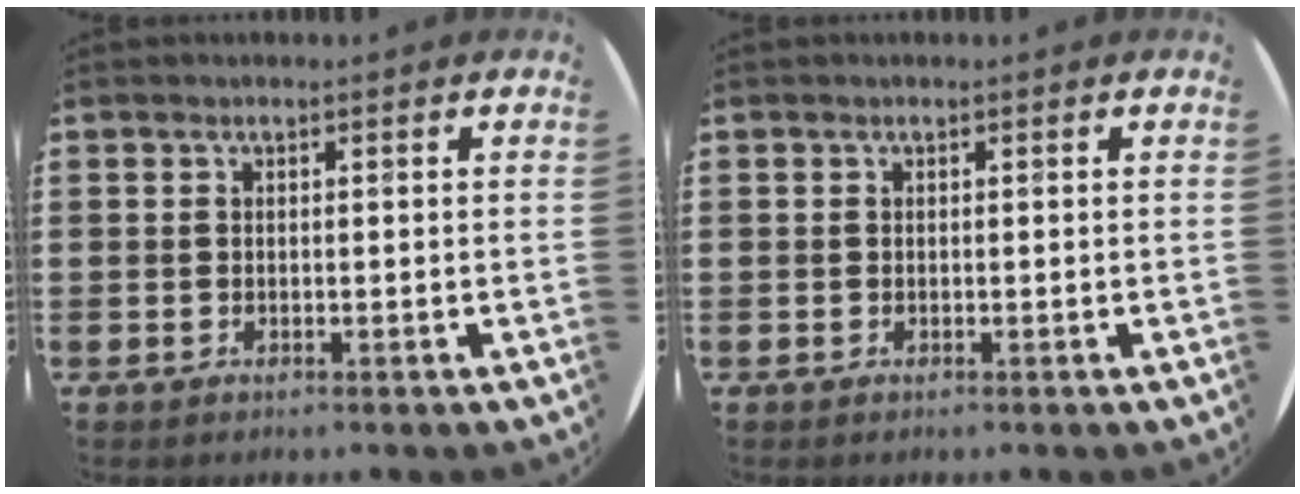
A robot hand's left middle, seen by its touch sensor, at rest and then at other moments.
{"total": 0.0}